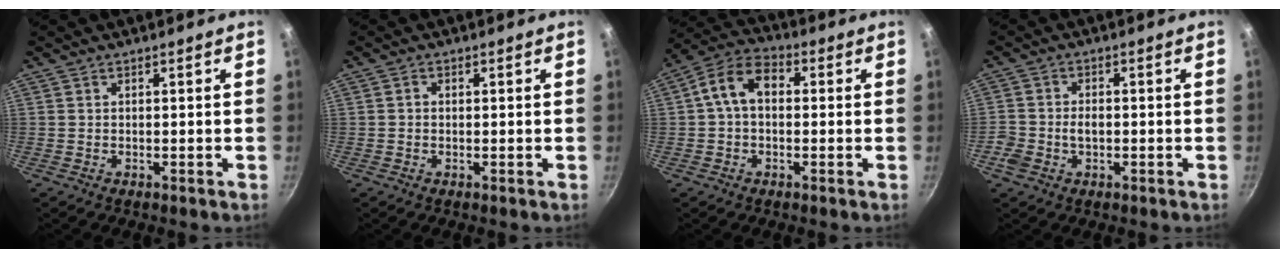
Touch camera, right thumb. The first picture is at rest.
{"total": 0.9, "force": [-0.1, 0.7, 0.5], "torque": [-0.009, 0.004, -0.002]}
{"total": 9.0, "force": [0.9, 6.2, 6.4], "torque": [-0.100, 0.028, -0.003]}
{"total": 4.3, "force": [-1.2, 3.1, 2.7], "torque": [-0.047, 0.018, -0.024]}